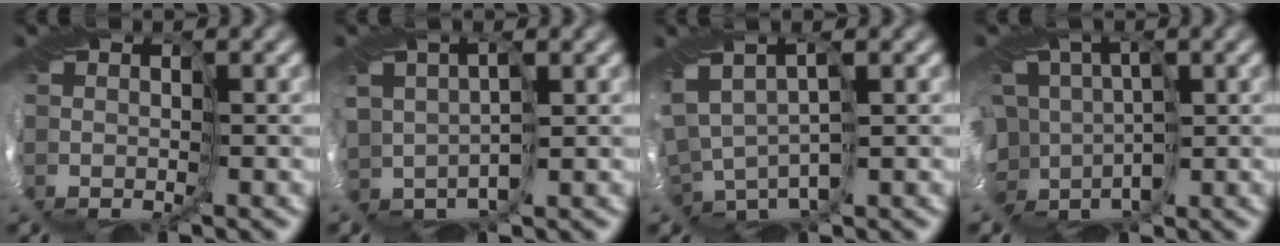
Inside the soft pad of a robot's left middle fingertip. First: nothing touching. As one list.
[{"total": 1.1, "force": [0.4, 1.1, 0.1], "torque": [-0.024, 0.011, 0.006]}, {"total": 2.8, "force": [-0.2, 1.6, 2.3], "torque": [-0.073, 0.004, 0.017]}, {"total": 8.7, "force": [-0.3, 7.4, 4.7], "torque": [-0.104, 0.021, -0.035]}]